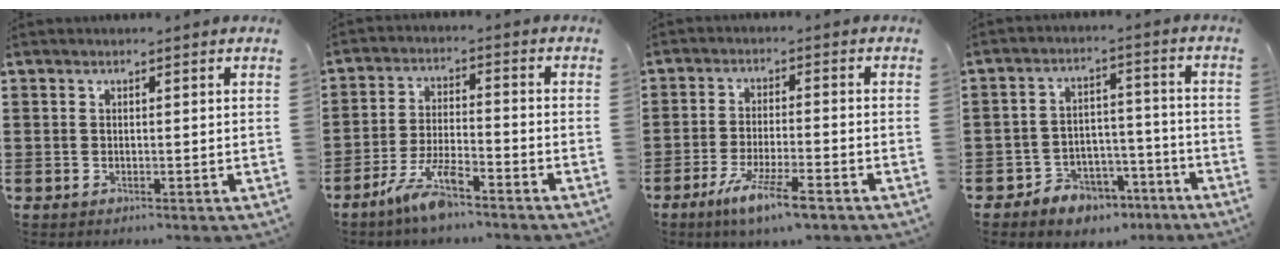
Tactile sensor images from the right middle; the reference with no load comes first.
{"total": 6.9, "force": [-5.1, 1.2, 4.5], "torque": [-0.099, -0.006, -0.098]}
{"total": 7.0, "force": [-4.7, 0.8, 5.1], "torque": [-0.103, -0.010, -0.088]}
{"total": 5.3, "force": [-4.3, 3.0, 0.6], "torque": [-0.017, 0.023, -0.084]}